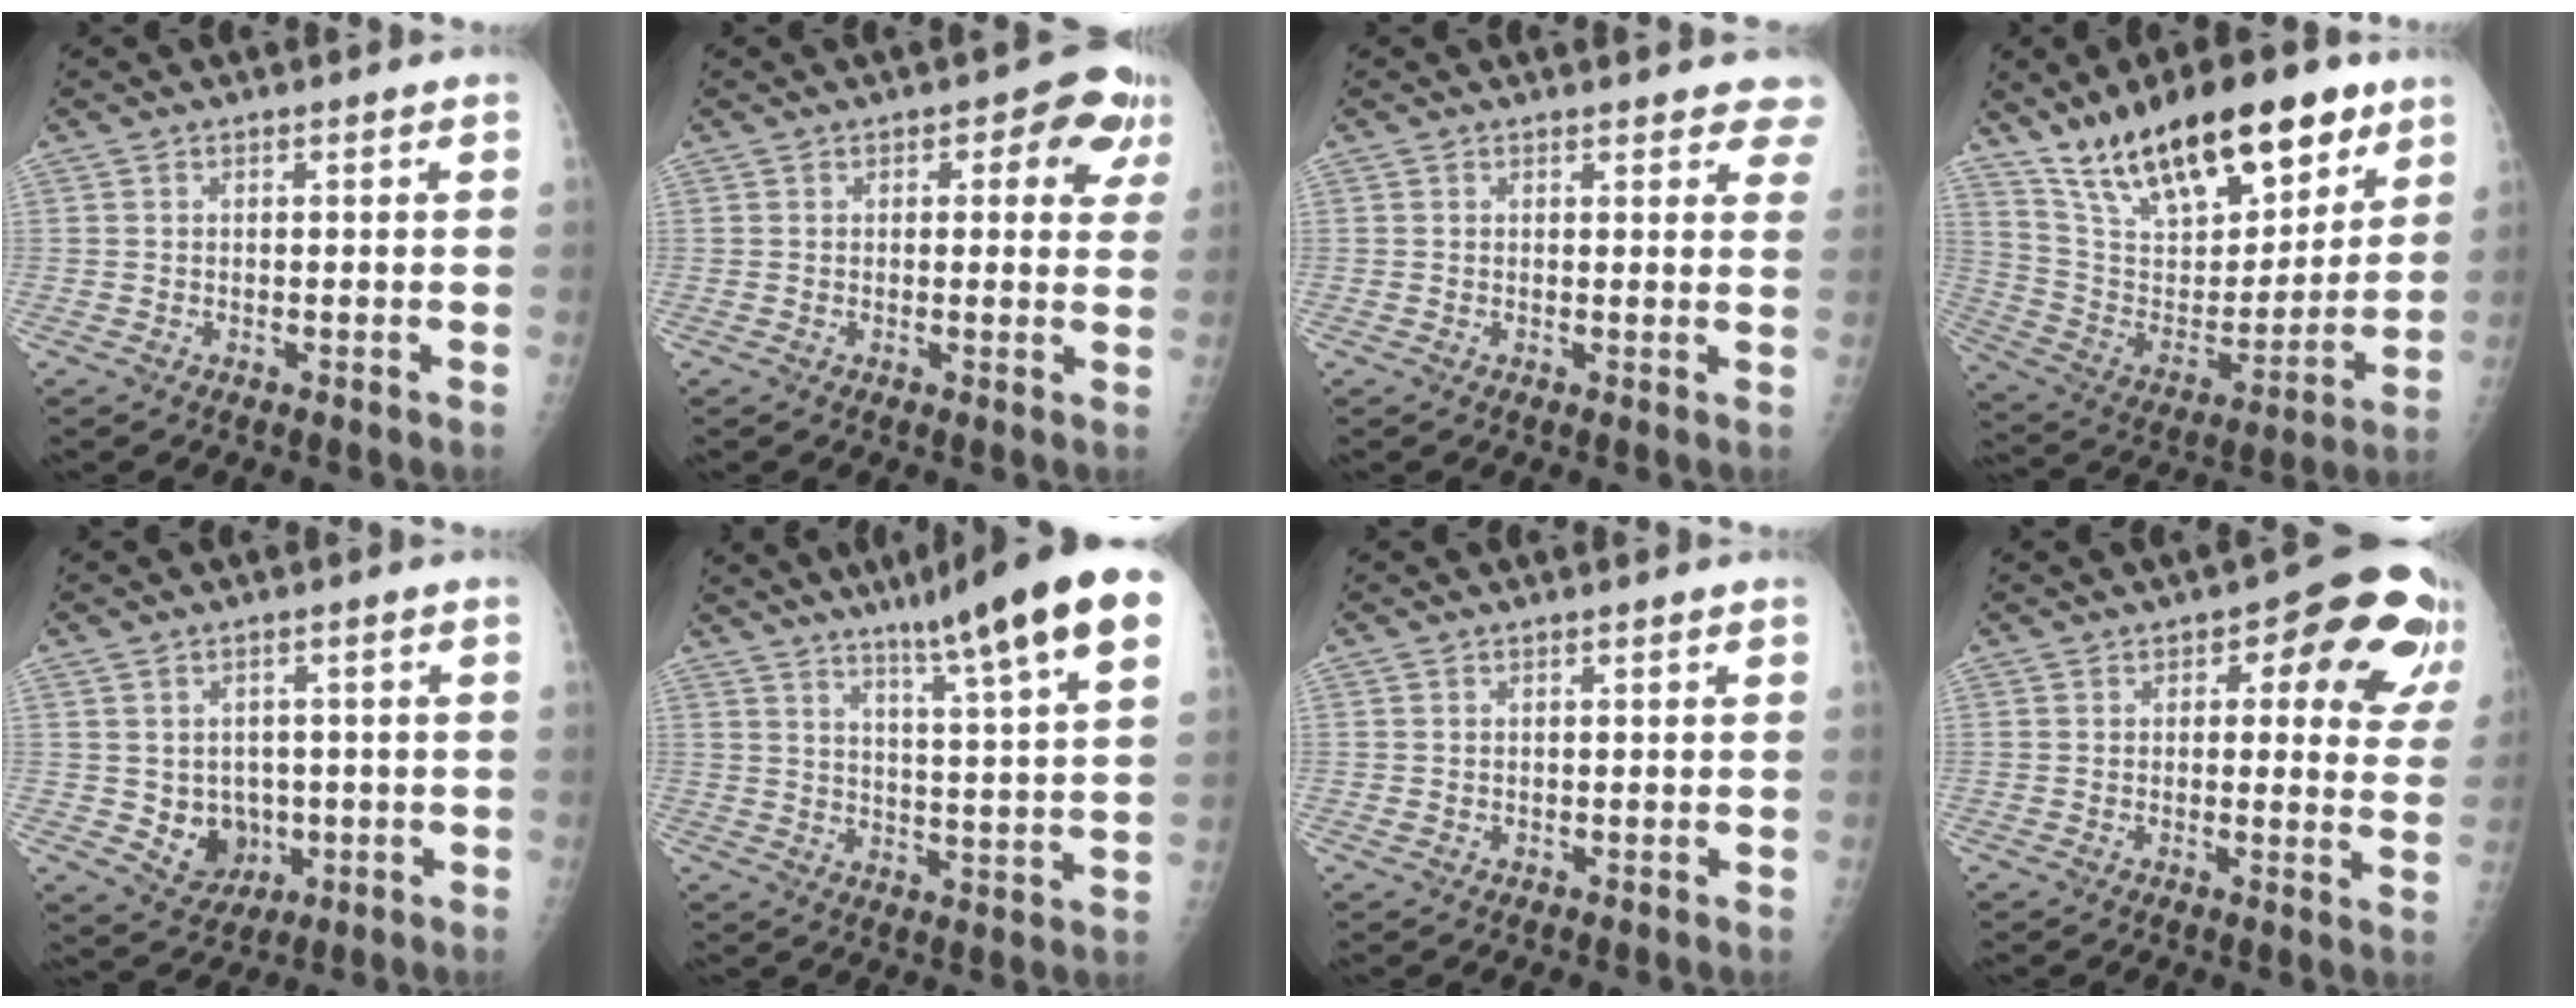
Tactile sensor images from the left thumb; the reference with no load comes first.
{"total": 7.5, "force": [3.1, 3.8, 5.6], "torque": [-0.022, -0.003, 0.025]}
{"total": 5.7, "force": [4.8, 1.8, 2.4], "torque": [0.007, -0.016, 0.041]}
{"total": 25.9, "force": [16.9, 10.8, 16.5], "torque": [-0.234, -0.046, 0.291]}
{"total": 7.3, "force": [-0.8, 6.3, 3.7], "torque": [-0.020, 0.000, 0.005]}
{"total": 19.2, "force": [11.7, 1.3, 15.2], "torque": [-0.209, -0.032, 0.158]}
{"total": 0.6, "force": [0.1, 0.5, 0.3], "torque": [-0.002, 0.000, 0.003]}
{"total": 15.3, "force": [7.1, 6.8, 11.7], "torque": [-0.086, -0.021, 0.072]}